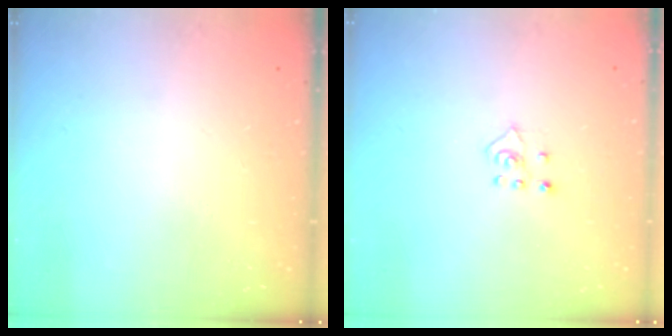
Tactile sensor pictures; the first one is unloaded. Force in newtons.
{"total": 2.3, "press": 2.3, "slide": 0.5}